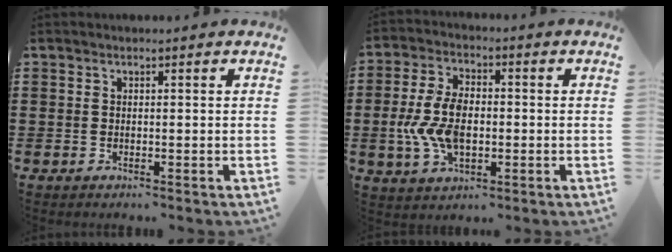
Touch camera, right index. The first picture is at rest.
{"total": 8.8, "force": [-1.1, 5.1, 7.1], "torque": [-0.168, 0.002, -0.026]}